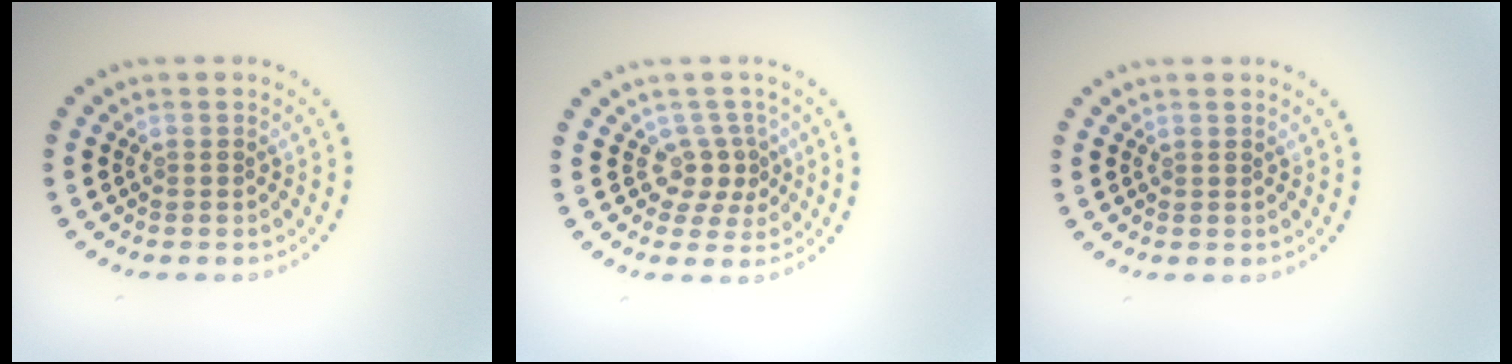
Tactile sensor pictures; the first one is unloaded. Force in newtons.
{"total": 2.4, "press": 1.6, "slide": 1.8}
{"total": 0.0}